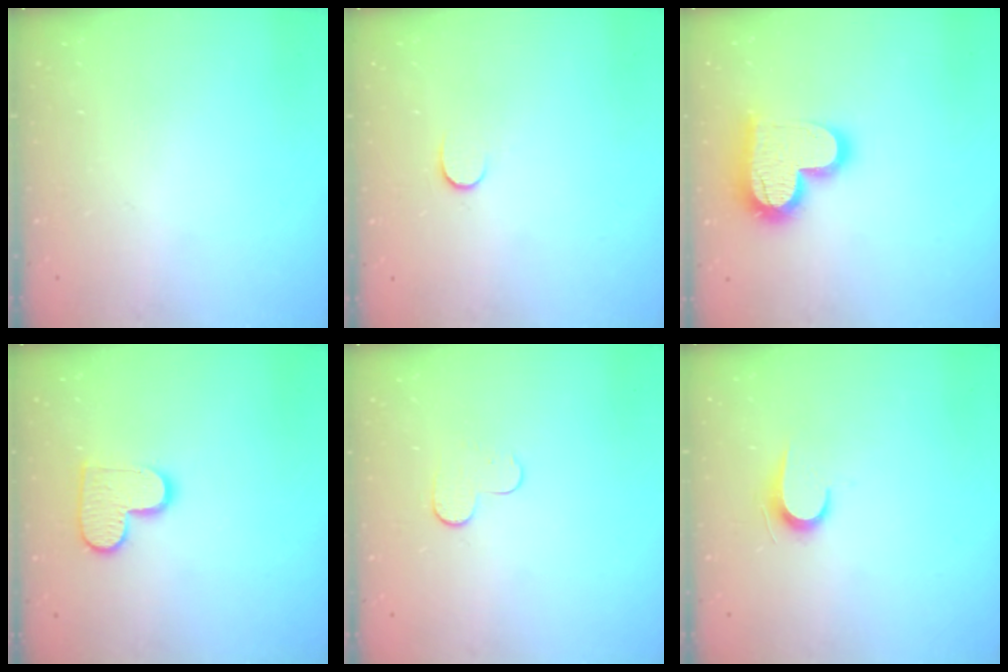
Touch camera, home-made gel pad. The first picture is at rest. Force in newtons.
{"total": 6.3, "press": 6.3, "slide": 0.5}
{"total": 16.9, "press": 16.9, "slide": 1.3}
{"total": 11.4, "press": 11.3, "slide": 0.6}
{"total": 6.2, "press": 6.1, "slide": 0.6}
{"total": 6.1, "press": 6.0, "slide": 0.6}